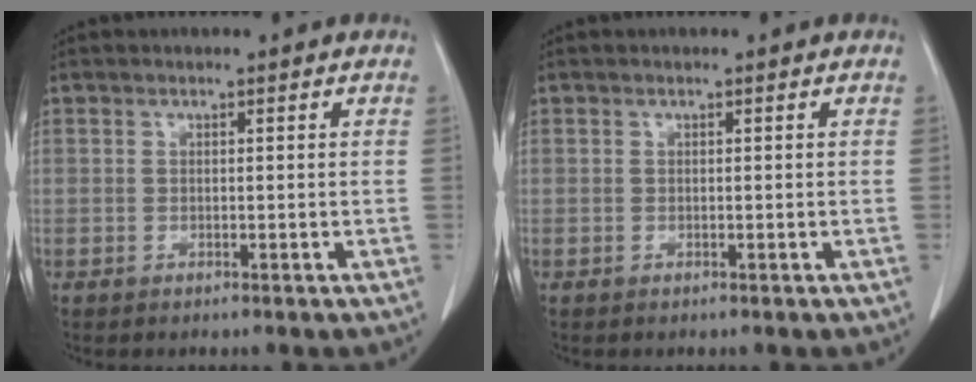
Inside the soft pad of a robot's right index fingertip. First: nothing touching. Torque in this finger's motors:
{"motor_torque": [0.00, 0.00, 0.00, 0.00]}